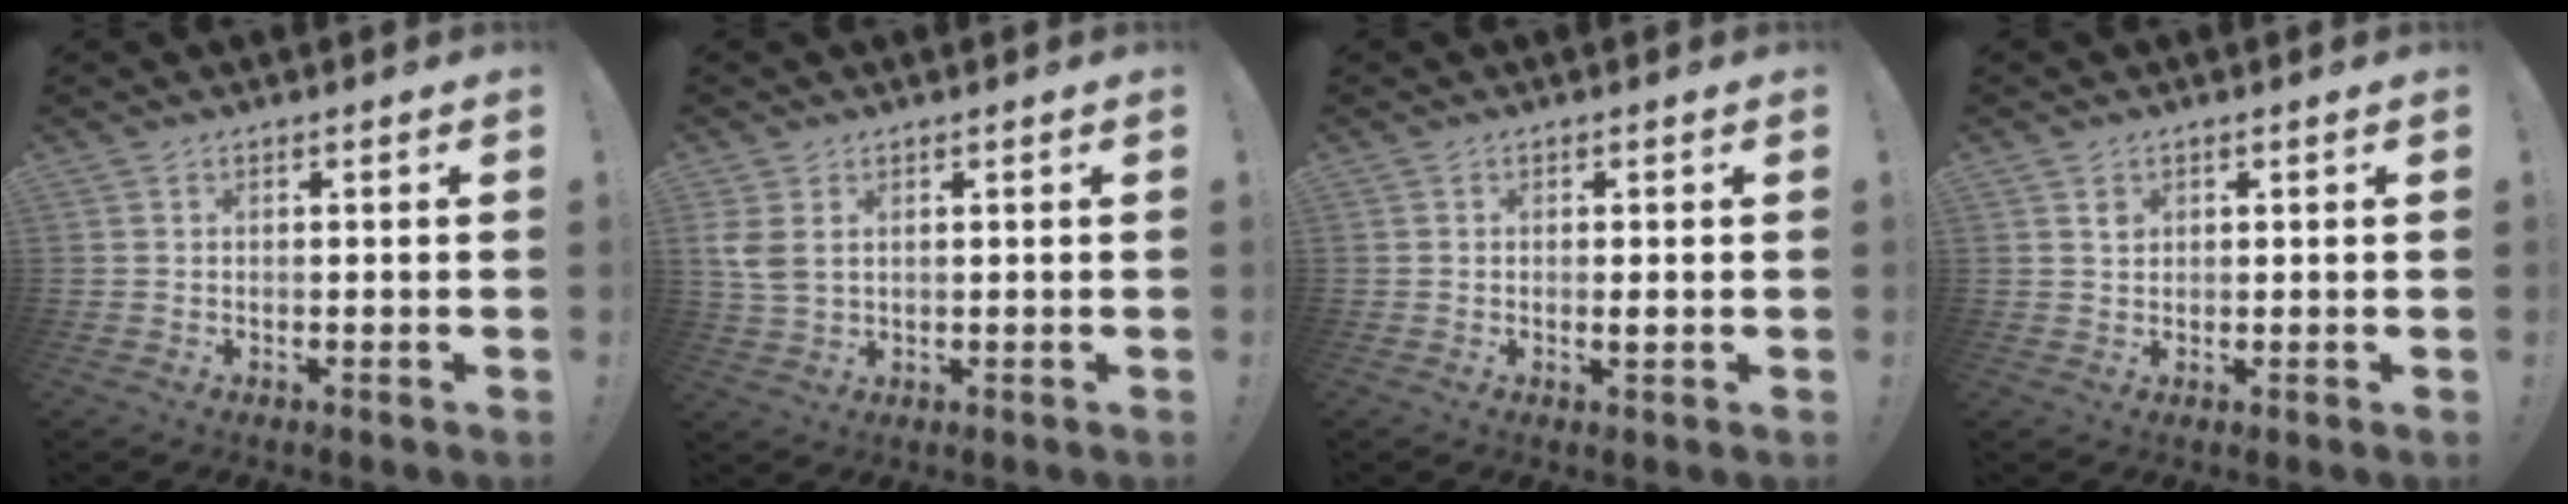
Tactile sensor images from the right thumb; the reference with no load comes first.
{"total": 5.2, "force": [1.8, 3.2, 3.7], "torque": [-0.075, -0.009, 0.034]}
{"total": 1.3, "force": [0.0, 0.2, 1.3], "torque": [-0.016, -0.005, -0.001]}
{"total": 1.9, "force": [0.9, 1.5, 0.6], "torque": [0.011, -0.009, 0.012]}